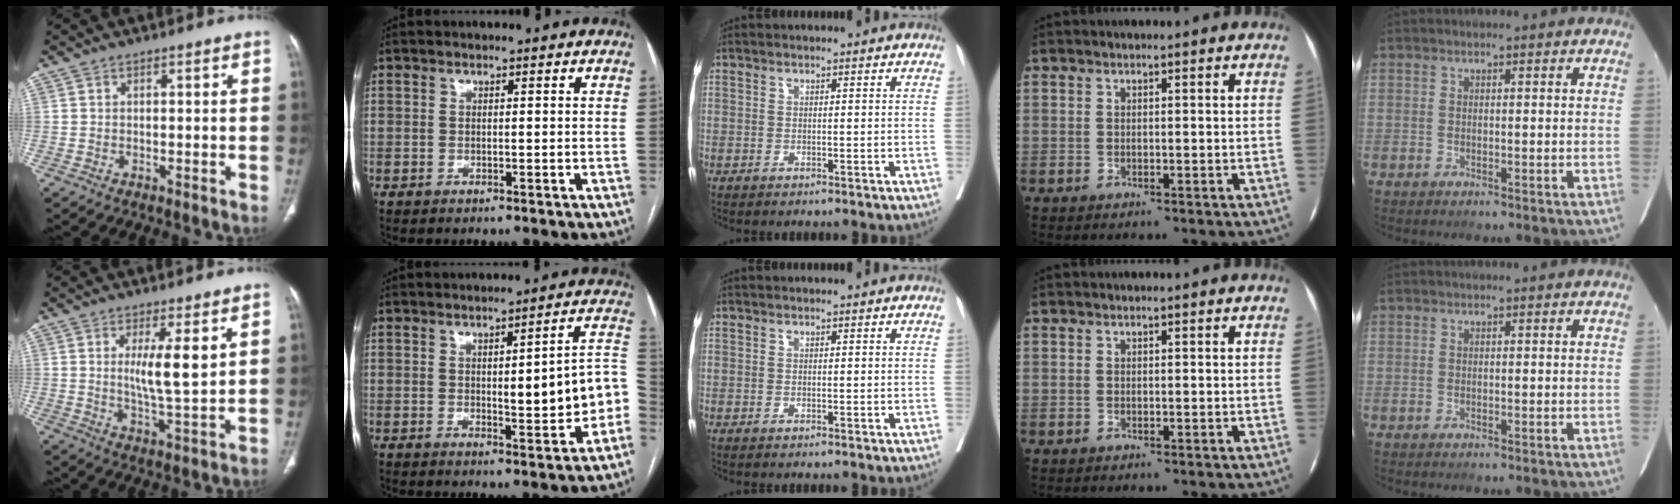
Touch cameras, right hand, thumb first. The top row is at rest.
{"thumb": {"total": 7.9, "force": [2.4, 1.6, 7.4], "torque": [-0.124, -0.029, 0.047]}, "index": {"total": 9.7, "force": [-1.3, 1.9, 9.5], "torque": [-0.113, 0.021, -0.011]}}